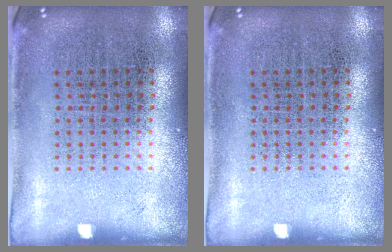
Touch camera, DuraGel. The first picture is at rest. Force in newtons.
{"total": 0.0}